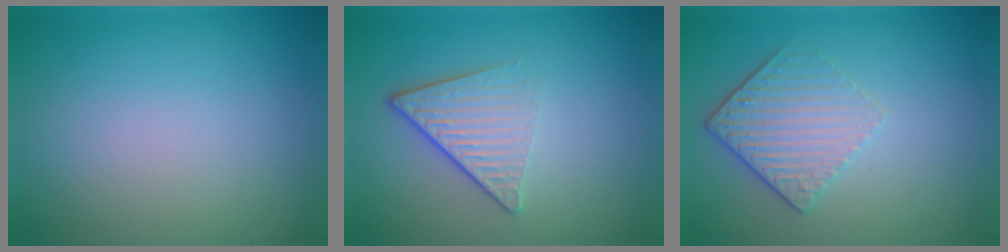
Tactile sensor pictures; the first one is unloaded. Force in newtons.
{"total": 4.6, "press": 2.9, "slide": 3.6}
{"total": 4.3, "press": 3.0, "slide": 3.1}